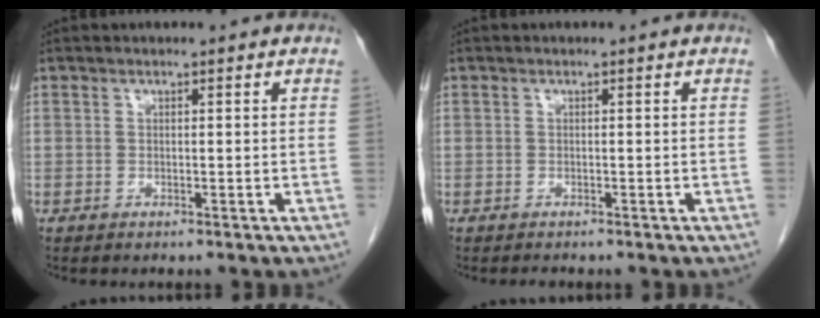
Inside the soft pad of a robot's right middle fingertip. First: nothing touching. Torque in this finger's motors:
{"motor_torque": [-0.47, -0.48, -0.22, -0.04]}